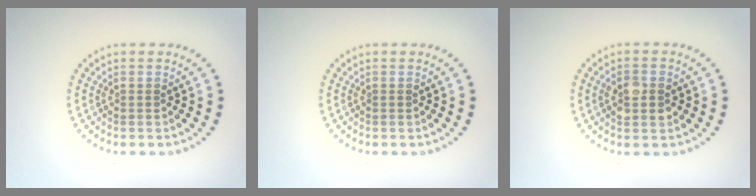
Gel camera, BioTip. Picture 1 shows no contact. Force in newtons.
{"total": 0.0}
{"total": 2.8, "press": 2.8, "slide": 0.2}